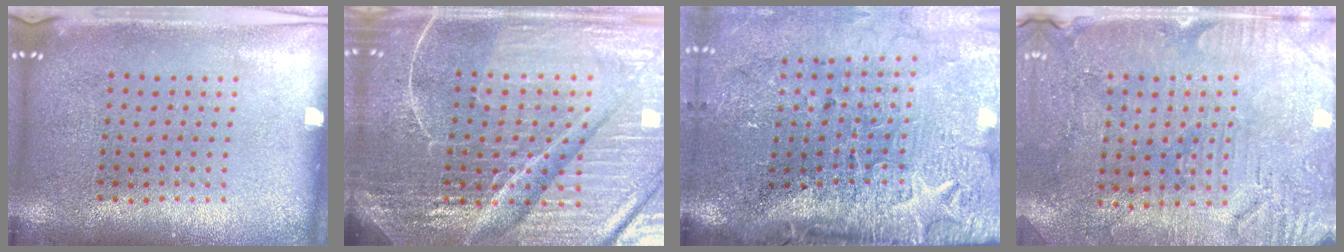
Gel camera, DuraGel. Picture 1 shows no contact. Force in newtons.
{"total": 6.8, "press": 6.0, "slide": 3.1}
{"total": 4.6, "press": 3.6, "slide": 2.8}
{"total": 3.0, "press": 2.9, "slide": 0.8}